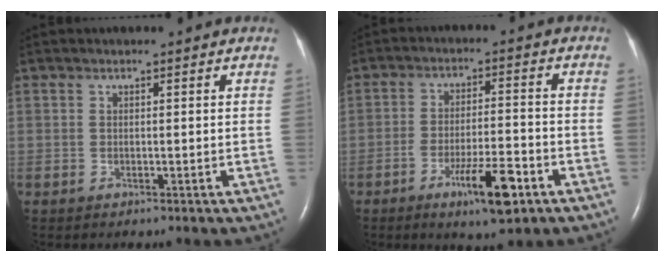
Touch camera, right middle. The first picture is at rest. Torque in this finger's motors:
{"motor_torque": [1.26, -0.88, 0.24, 0.10]}